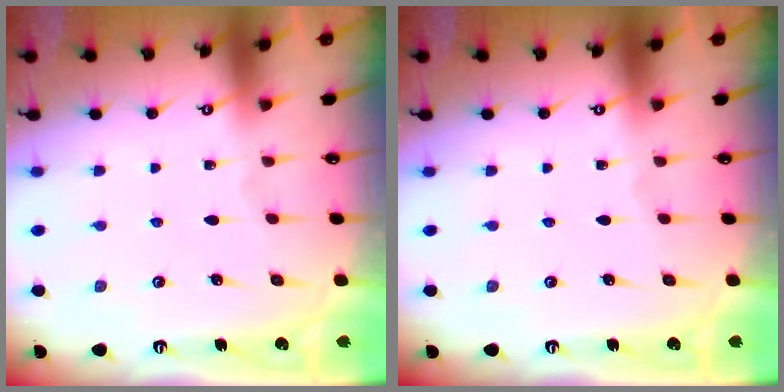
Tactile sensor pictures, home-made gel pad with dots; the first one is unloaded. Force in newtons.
{"total": 0.0}